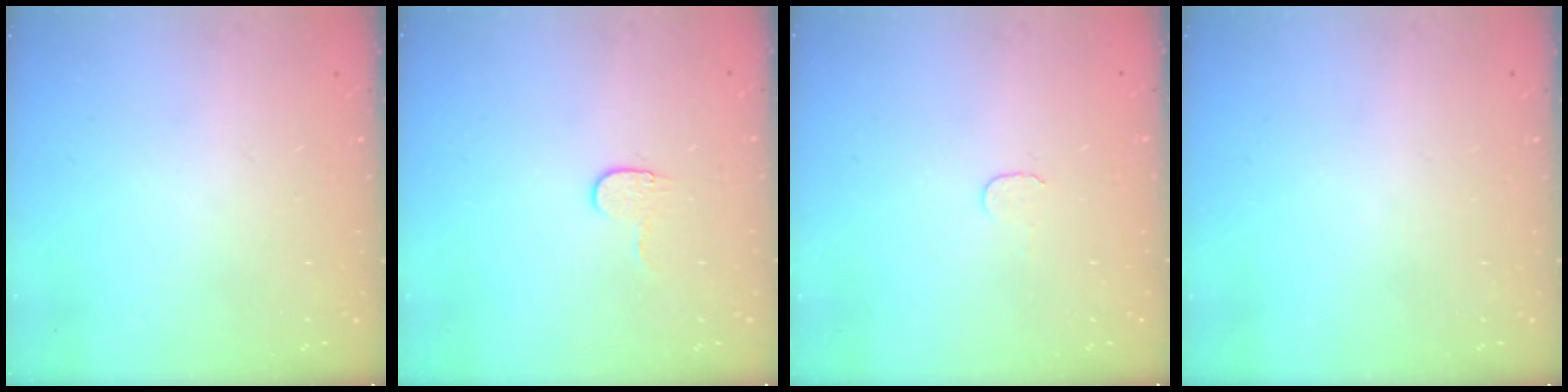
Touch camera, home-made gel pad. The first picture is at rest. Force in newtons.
{"total": 3.6, "press": 3.6, "slide": 0.4}
{"total": 3.9, "press": 3.9, "slide": 0.3}
{"total": 0.0}